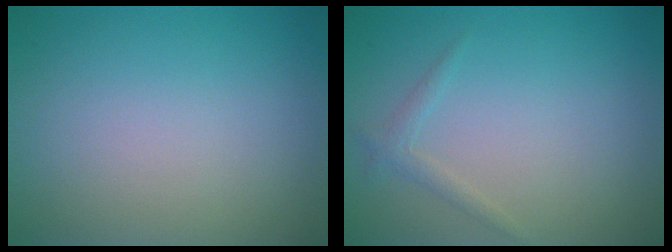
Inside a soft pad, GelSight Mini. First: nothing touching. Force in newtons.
{"total": 1.1, "press": 1.1, "slide": 0.1}